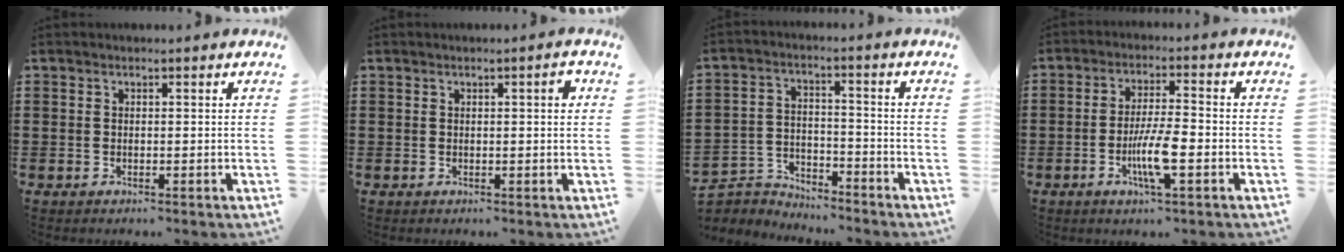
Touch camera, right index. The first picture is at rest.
{"total": 1.5, "force": [0.3, 0.1, 1.4], "torque": [-0.019, -0.002, 0.001]}
{"total": 5.0, "force": [-4.9, 0.9, -0.1], "torque": [-0.016, 0.002, -0.107]}
{"total": 7.1, "force": [-2.2, 1.2, 6.6], "torque": [-0.128, -0.010, -0.041]}